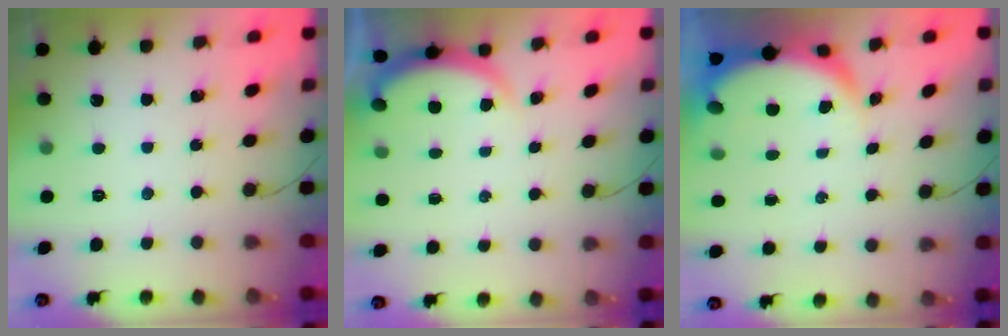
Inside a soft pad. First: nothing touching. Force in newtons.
{"total": 1.8, "press": 1.8, "slide": 0.5}
{"total": 5.7, "press": 5.6, "slide": 0.9}